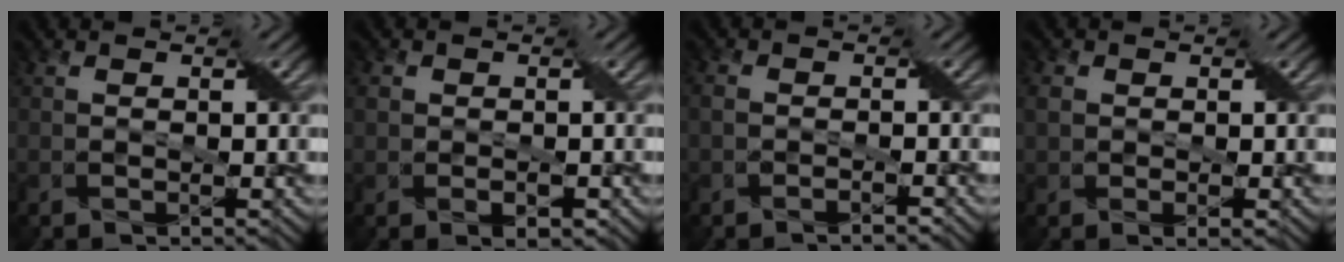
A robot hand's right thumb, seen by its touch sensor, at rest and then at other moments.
{"total": 3.1, "force": [-0.4, 2.5, 1.9], "torque": [-0.037, -0.007, -0.006]}
{"total": 2.1, "force": [-1.2, 1.1, 1.4], "torque": [-0.027, 0.001, -0.023]}
{"total": 2.9, "force": [0.1, 2.1, 2.1], "torque": [-0.042, -0.002, 0.000]}